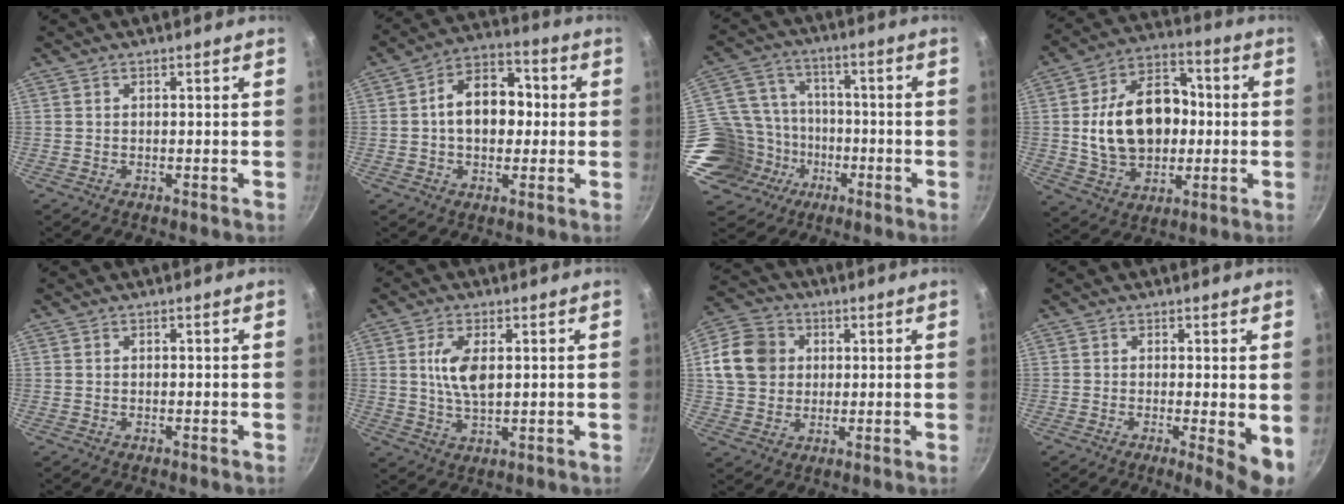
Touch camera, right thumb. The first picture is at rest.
{"total": 12.7, "force": [0.5, 8.9, 9.1], "torque": [-0.100, 0.031, -0.008]}
{"total": 19.0, "force": [-6.8, 15.7, 8.2], "torque": [-0.152, 0.058, -0.102]}
{"total": 19.8, "force": [0.2, 14.1, 13.9], "torque": [-0.205, 0.031, 0.007]}
{"total": 0.0}
{"total": 7.5, "force": [1.4, 3.7, 6.4], "torque": [-0.120, -0.005, 0.027]}
{"total": 12.0, "force": [2.2, 10.3, 5.7], "torque": [-0.081, 0.014, 0.030]}
{"total": 6.1, "force": [-0.7, 1.3, 5.9], "torque": [-0.076, -0.015, -0.009]}